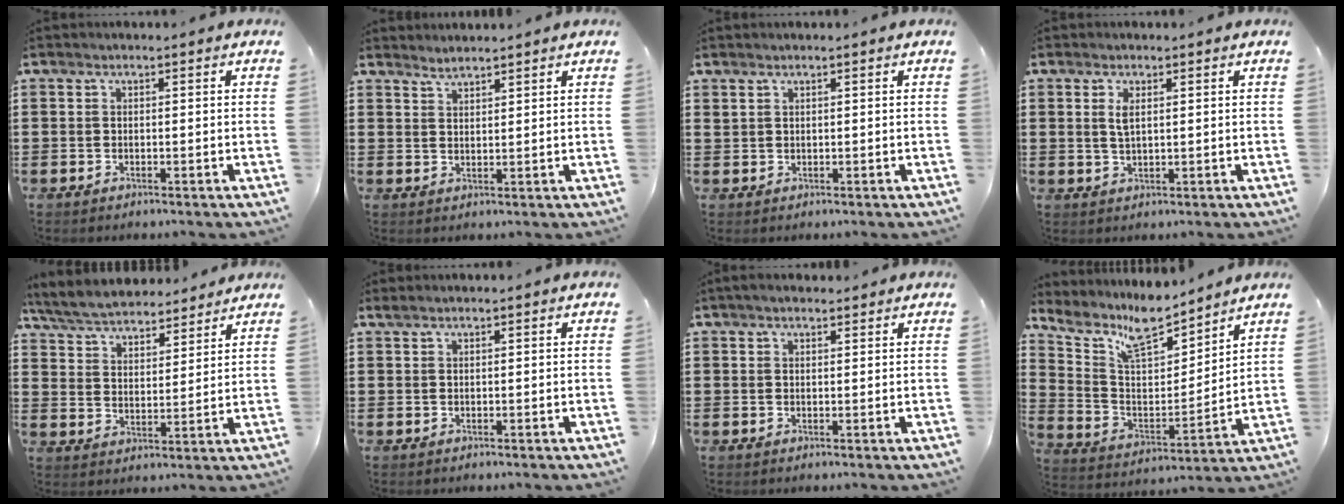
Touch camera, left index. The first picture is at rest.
{"total": 1.9, "force": [1.9, 0.1, 0.1], "torque": [-0.005, 0.001, 0.037]}
{"total": 0.9, "force": [0.9, 0.3, 0.1], "torque": [-0.005, 0.000, 0.018]}
{"total": 2.1, "force": [0.8, 0.8, 1.8], "torque": [-0.040, 0.004, 0.012]}
{"total": 5.9, "force": [5.7, 0.8, 1.3], "torque": [-0.050, -0.028, 0.101]}
{"total": 0.7, "force": [0.5, 0.1, 0.4], "torque": [-0.010, 0.000, 0.011]}
{"total": 1.6, "force": [1.4, 0.5, 0.6], "torque": [-0.014, 0.005, 0.027]}
{"total": 10.5, "force": [8.4, 3.2, 5.4], "torque": [-0.130, -0.055, 0.147]}